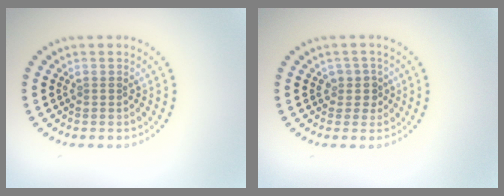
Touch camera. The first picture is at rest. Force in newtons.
{"total": 1.7, "press": 1.5, "slide": 1.0}